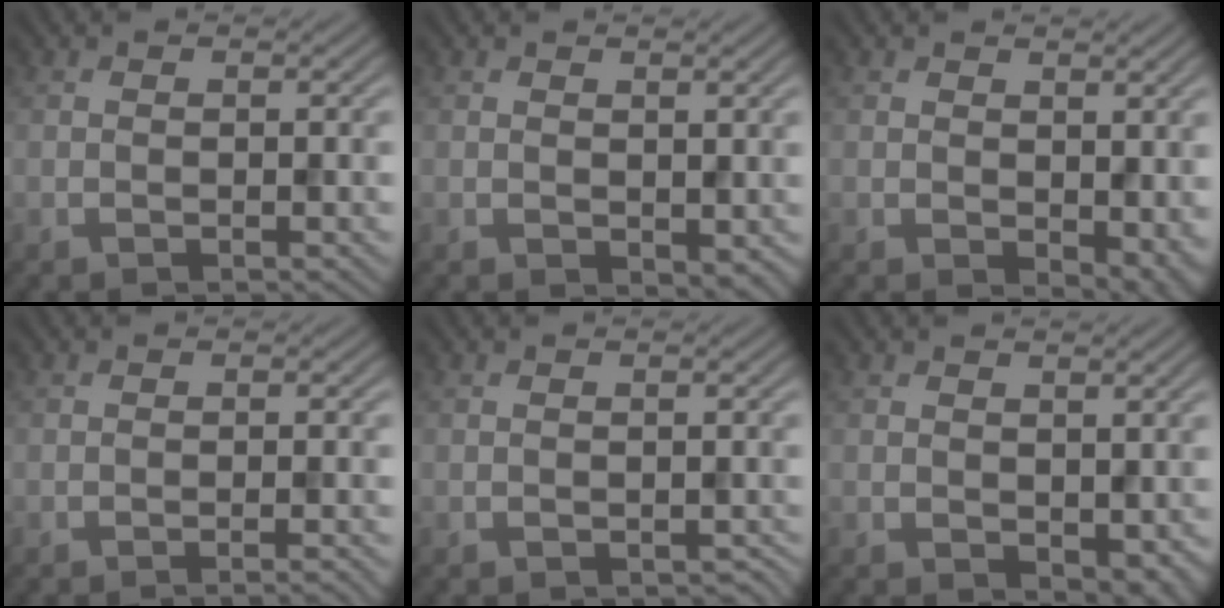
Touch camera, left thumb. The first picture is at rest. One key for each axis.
{"total": 1.5, "fx": 0.5, "fy": 1.0, "fz": 1.0, "tx": -0.017, "ty": -0.007, "tz": 0.013}
{"total": 5.3, "fx": -0.1, "fy": 3.5, "fz": 4.0, "tx": -0.060, "ty": -0.023, "tz": 0.014}
{"total": 1.5, "fx": -0.7, "fy": 0.3, "fz": 1.2, "tx": -0.005, "ty": 0.000, "tz": -0.019}
{"total": 0.6, "fx": -0.4, "fy": 0.4, "fz": 0.2, "tx": -0.004, "ty": -0.009, "tz": -0.005}
{"total": 2.6, "fx": 0.4, "fy": 1.7, "fz": 1.9, "tx": -0.033, "ty": -0.010, "tz": 0.014}